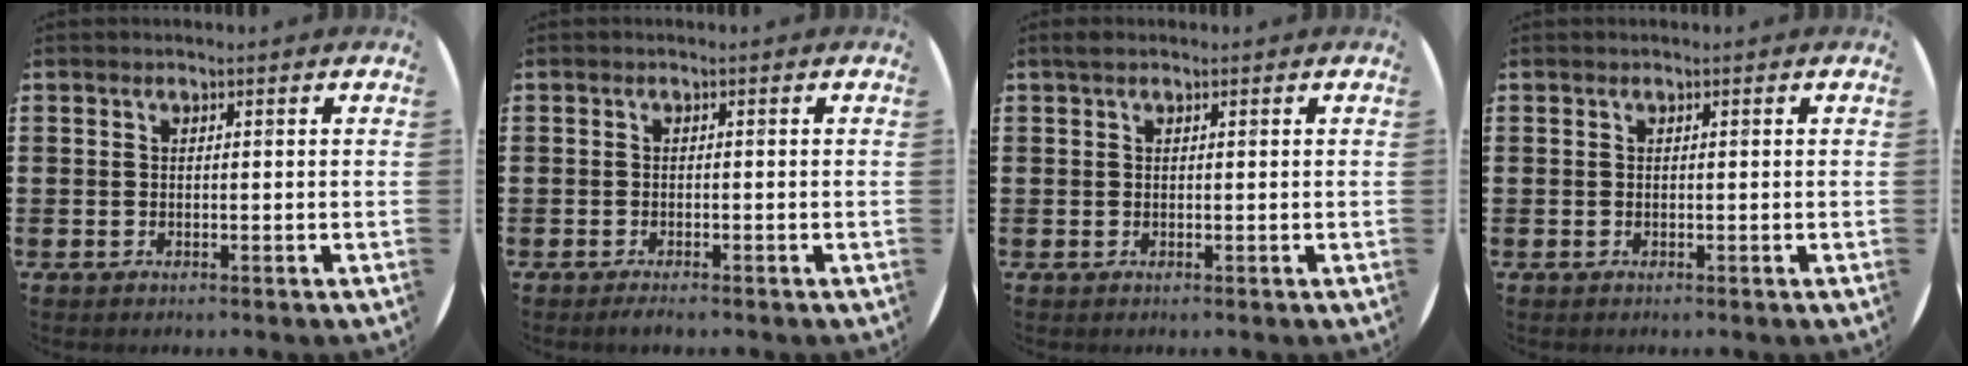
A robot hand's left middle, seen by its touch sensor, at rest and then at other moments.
{"total": 0.6, "force": [-0.5, 0.1, 0.4], "torque": [-0.009, -0.003, -0.009]}
{"total": 0.7, "force": [0.5, 0.5, 0.3], "torque": [0.000, 0.001, 0.007]}
{"total": 0.0}